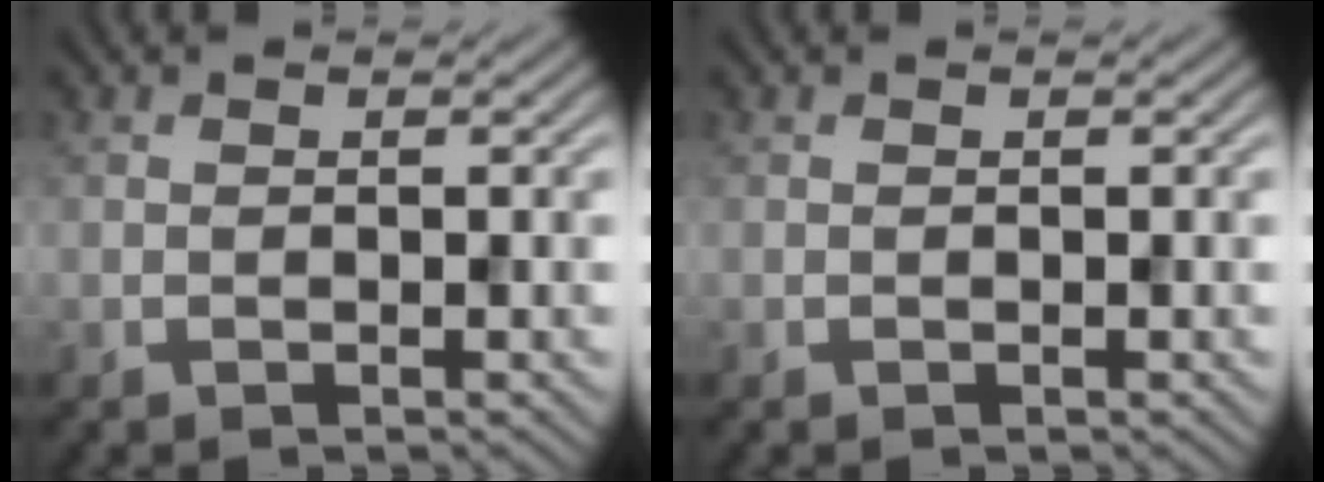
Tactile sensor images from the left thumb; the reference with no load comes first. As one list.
[{"total": 0.0}]